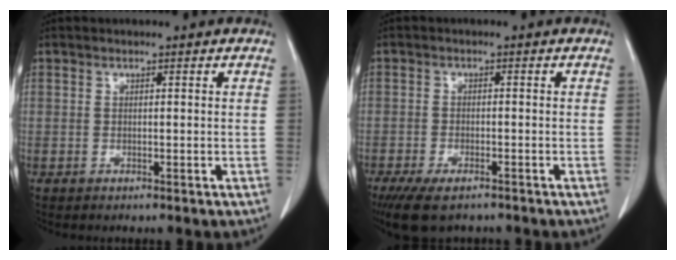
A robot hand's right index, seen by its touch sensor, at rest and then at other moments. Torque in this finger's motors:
{"motor_torque": [1.03, -0.89, 0.35, 0.11]}